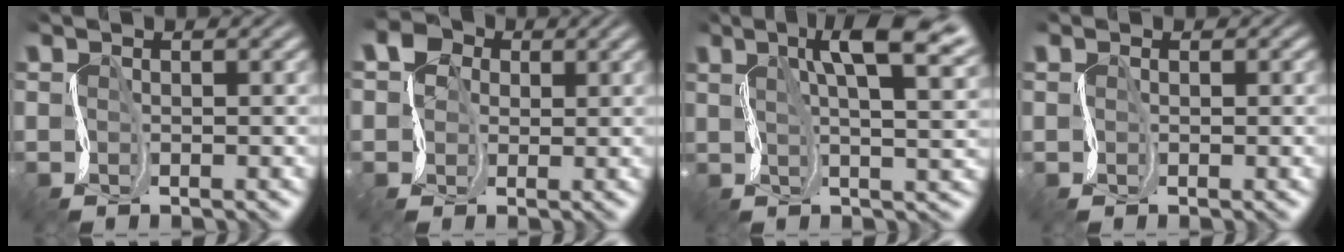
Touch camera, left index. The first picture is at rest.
{"total": 2.7, "force": [0.7, 2.6, -0.1], "torque": [0.001, 0.012, 0.003]}
{"total": 8.4, "force": [4.2, 2.8, 6.7], "torque": [-0.089, 0.018, 0.062]}
{"total": 1.0, "force": [0.1, 0.8, -0.7], "torque": [0.020, 0.003, 0.001]}